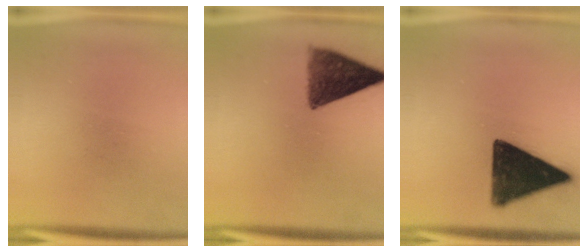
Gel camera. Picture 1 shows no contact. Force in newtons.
{"total": 9.3}
{"total": 15.5}